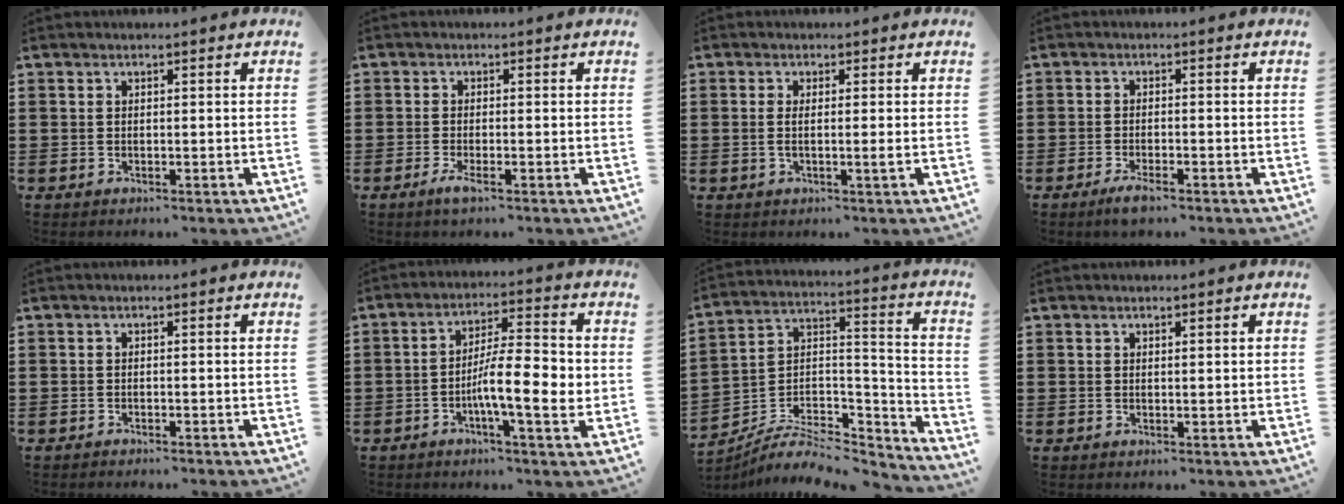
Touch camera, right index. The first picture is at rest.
{"total": 2.1, "force": [-1.1, 0.2, 1.8], "torque": [-0.045, -0.010, -0.024]}
{"total": 2.1, "force": [-0.2, -0.2, 2.1], "torque": [-0.039, -0.008, -0.005]}
{"total": 2.6, "force": [-1.9, 0.3, 1.8], "torque": [-0.036, -0.002, -0.035]}
{"total": 0.6, "force": [-0.6, 0.0, 0.1], "torque": [-0.004, -0.003, -0.013]}
{"total": 9.8, "force": [-1.8, 2.2, 9.3], "torque": [-0.148, 0.003, -0.030]}
{"total": 7.0, "force": [-5.5, 3.0, 3.1], "torque": [-0.059, 0.004, -0.107]}
{"total": 0.5, "force": [0.3, 0.1, 0.4], "torque": [-0.009, 0.000, 0.007]}